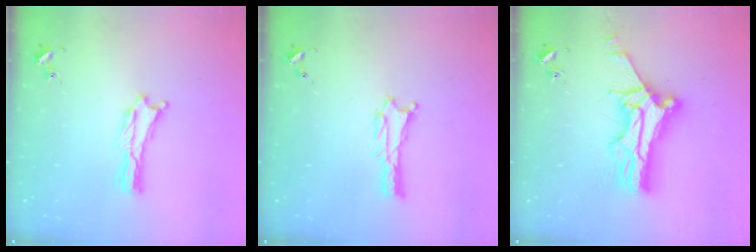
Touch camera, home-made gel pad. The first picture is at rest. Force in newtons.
{"total": 0.9, "press": 0.8, "slide": 0.1}
{"total": 11.6, "press": 11.6, "slide": 1.1}